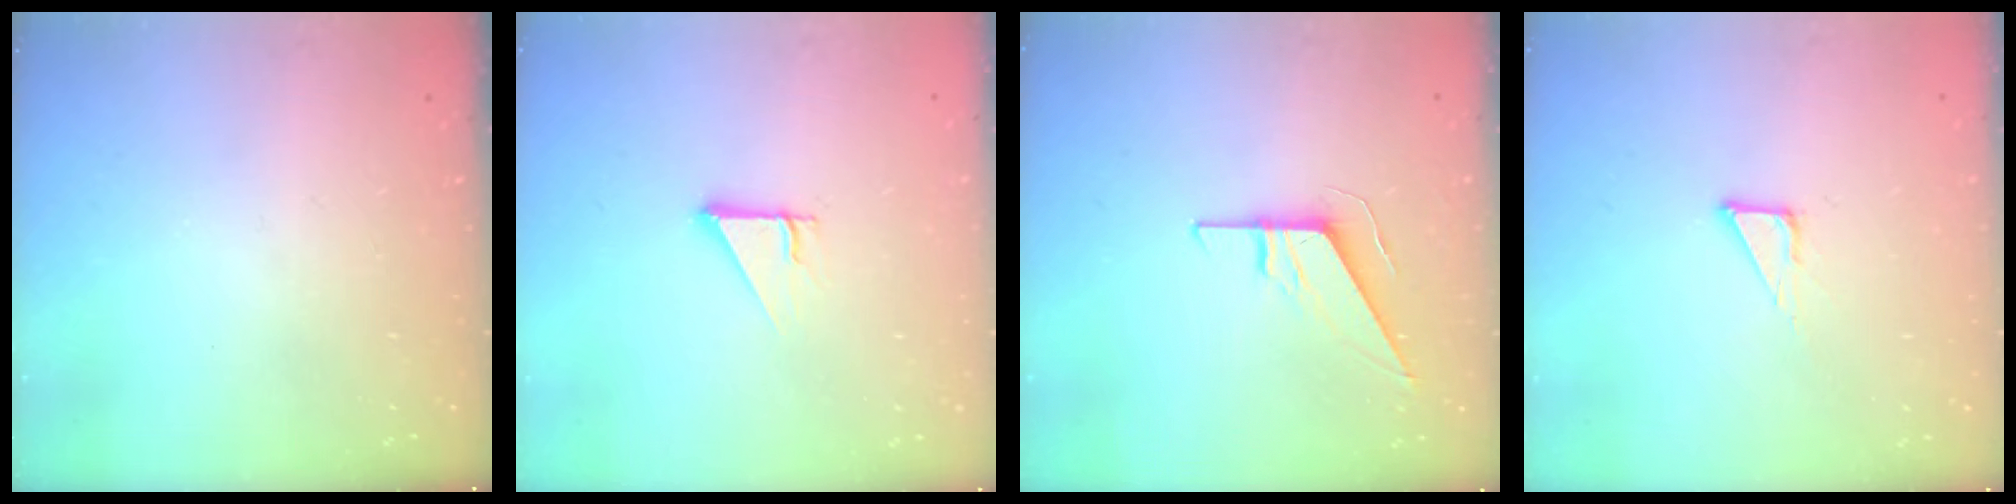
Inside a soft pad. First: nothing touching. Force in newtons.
{"total": 2.5, "press": 2.5, "slide": 0.2}
{"total": 9.2, "press": 9.1, "slide": 0.9}
{"total": 1.9, "press": 1.9, "slide": 0.1}